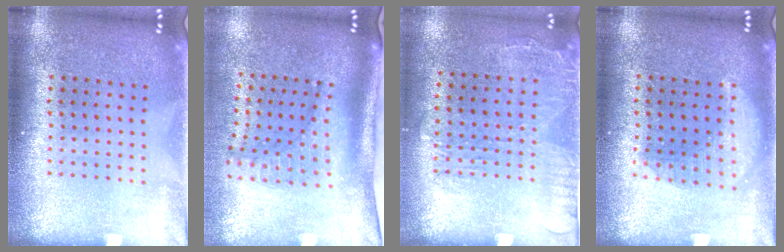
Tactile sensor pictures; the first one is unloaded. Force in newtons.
{"total": 1.9, "press": 1.4, "slide": 1.3}
{"total": 1.7, "press": 1.2, "slide": 1.1}
{"total": 1.4, "press": 1.4, "slide": 0.2}